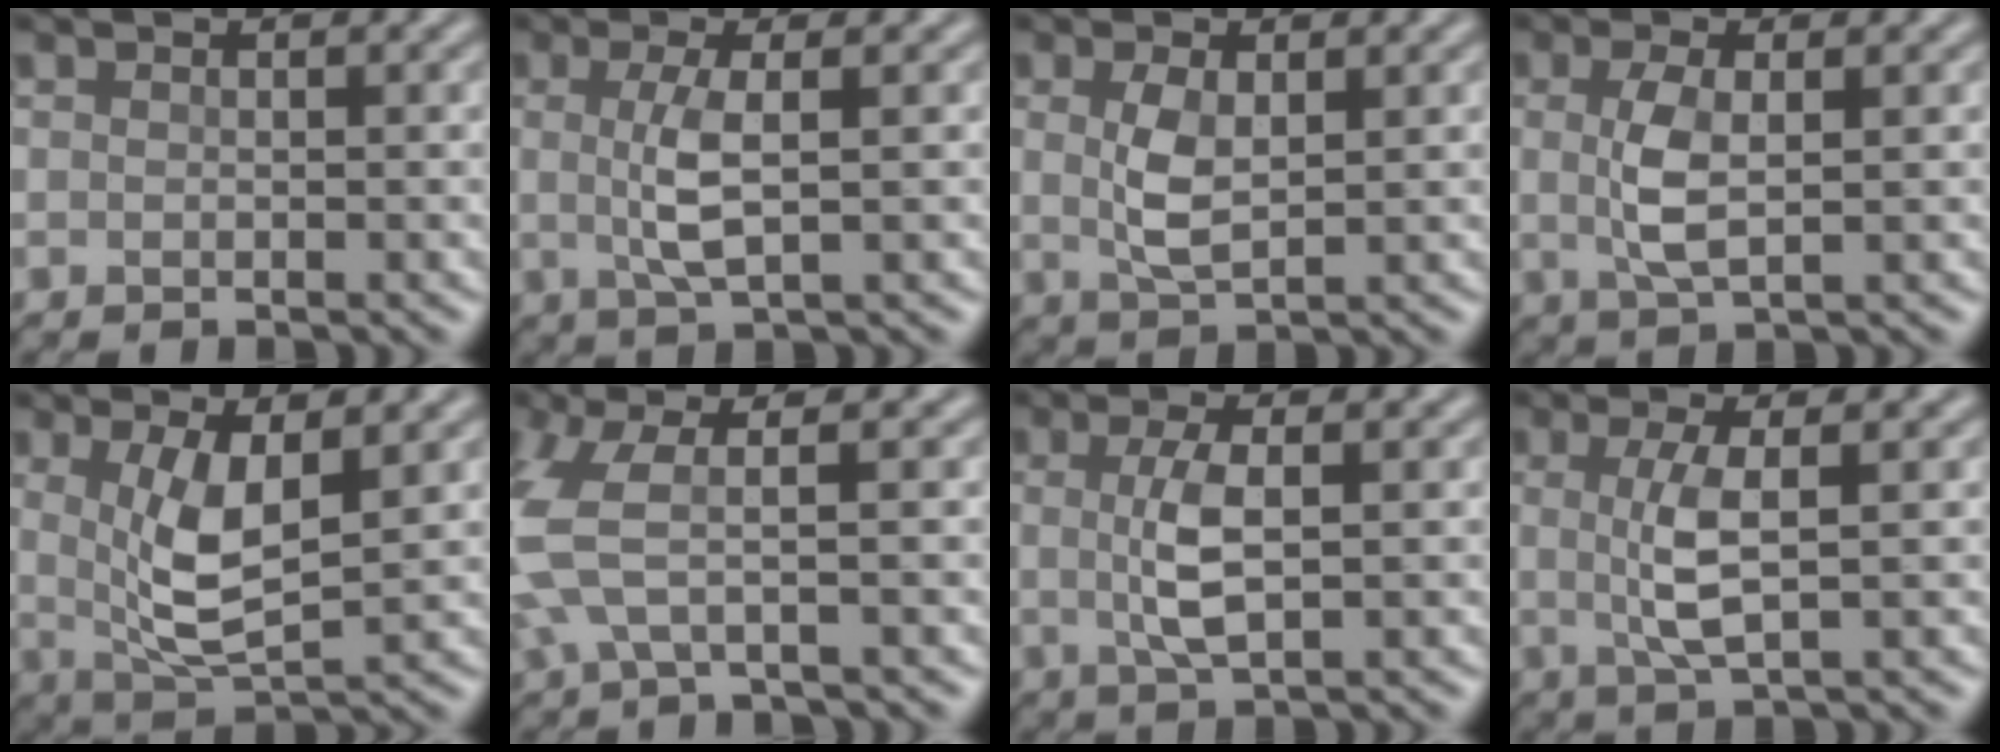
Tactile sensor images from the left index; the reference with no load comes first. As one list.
[{"total": 3.4, "force": [0.1, 0.5, 3.3], "torque": [-0.075, 0.001, 0.004]}, {"total": 3.0, "force": [0.4, 1.3, 2.7], "torque": [-0.064, 0.001, 0.011]}, {"total": 3.4, "force": [0.1, 1.0, 3.2], "torque": [-0.073, 0.003, 0.002]}, {"total": 5.3, "force": [0.7, 1.5, 5.0], "torque": [-0.106, -0.008, 0.018]}, {"total": 6.0, "force": [0.0, 2.3, 5.6], "torque": [-0.151, 0.002, -0.006]}, {"total": 3.8, "force": [0.1, 0.9, 3.6], "torque": [-0.080, 0.004, 0.001]}, {"total": 3.7, "force": [0.2, 0.6, 3.7], "torque": [-0.083, 0.002, 0.006]}]